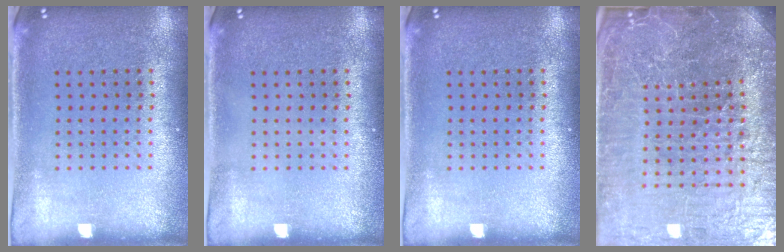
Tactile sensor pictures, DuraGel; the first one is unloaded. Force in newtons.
{"total": 0.0}
{"total": 0.0}
{"total": 6.3, "press": 5.7, "slide": 2.7}